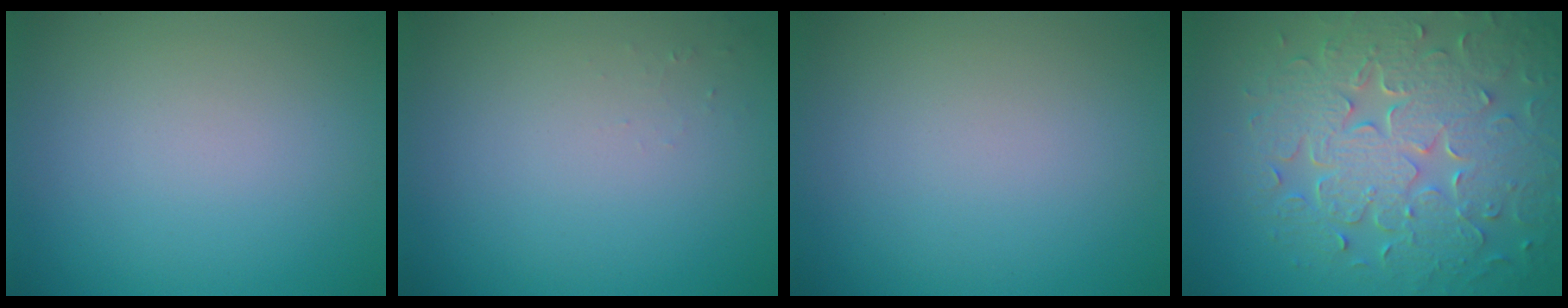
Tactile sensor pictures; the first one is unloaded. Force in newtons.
{"total": 0.5, "press": 0.5, "slide": 0.1}
{"total": 0.0}
{"total": 9.0, "press": 6.5, "slide": 6.3}